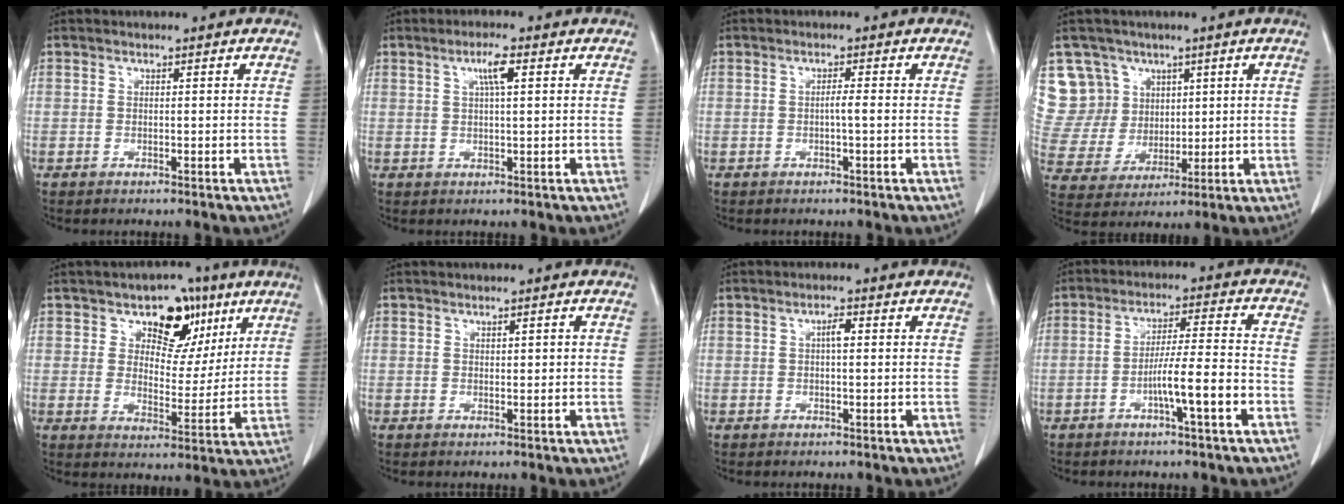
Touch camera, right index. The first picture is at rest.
{"total": 3.5, "force": [1.3, 0.3, 3.2], "torque": [-0.059, 0.004, 0.023]}
{"total": 1.4, "force": [-0.2, -0.1, 1.3], "torque": [-0.022, 0.002, -0.004]}
{"total": 10.9, "force": [5.7, 9.3, 0.6], "torque": [-0.030, 0.040, 0.127]}
{"total": 9.6, "force": [5.2, 6.1, 5.2], "torque": [-0.064, 0.011, 0.081]}
{"total": 1.0, "force": [0.3, 0.3, 0.9], "torque": [-0.014, 0.000, 0.006]}
{"total": 1.7, "force": [0.3, 0.4, 1.7], "torque": [-0.030, 0.004, 0.005]}
{"total": 7.6, "force": [-3.1, -0.1, 6.9], "torque": [-0.120, 0.008, -0.052]}